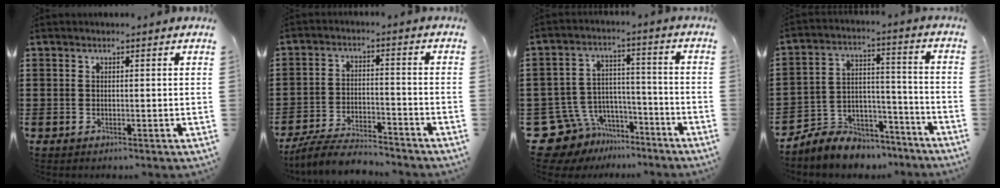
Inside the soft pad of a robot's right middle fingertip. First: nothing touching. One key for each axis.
{"total": 6.1, "fx": -5.8, "fy": 0.8, "fz": 2.0, "tx": -0.040, "ty": 0.004, "tz": -0.112}
{"total": 8.3, "fx": -6.7, "fy": 4.8, "fz": 0.8, "tx": -0.050, "ty": 0.011, "tz": -0.130}
{"total": 6.6, "fx": -6.3, "fy": 2.1, "fz": -0.1, "tx": -0.011, "ty": 0.013, "tz": -0.128}